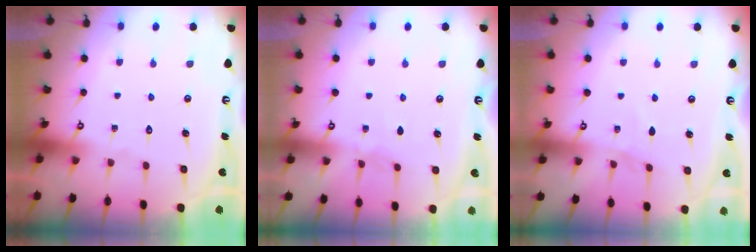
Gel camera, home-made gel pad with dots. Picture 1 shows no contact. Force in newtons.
{"total": 2.9, "press": 2.9, "slide": 0.5}
{"total": 4.3, "press": 4.3, "slide": 0.4}